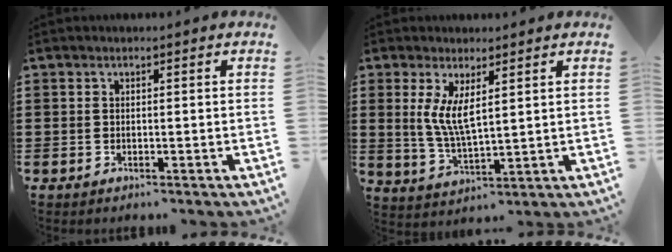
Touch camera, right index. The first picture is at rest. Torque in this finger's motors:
{"motor_torque": [0.25, 0.18, 0.37, 0.16]}